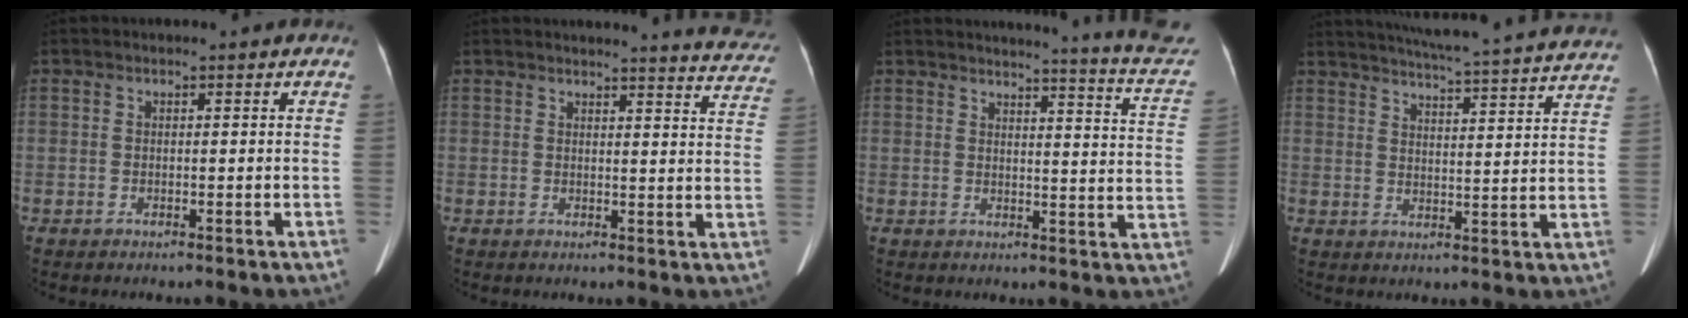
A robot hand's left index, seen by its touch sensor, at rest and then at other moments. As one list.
[{"total": 13.6, "force": [13.3, 0.8, 2.2], "torque": [-0.002, -0.083, 0.116]}, {"total": 17.9, "force": [17.2, -0.7, 4.7], "torque": [-0.057, -0.116, 0.172]}, {"total": 25.8, "force": [24.1, 0.5, 9.3], "torque": [-0.151, -0.040, 0.292]}]